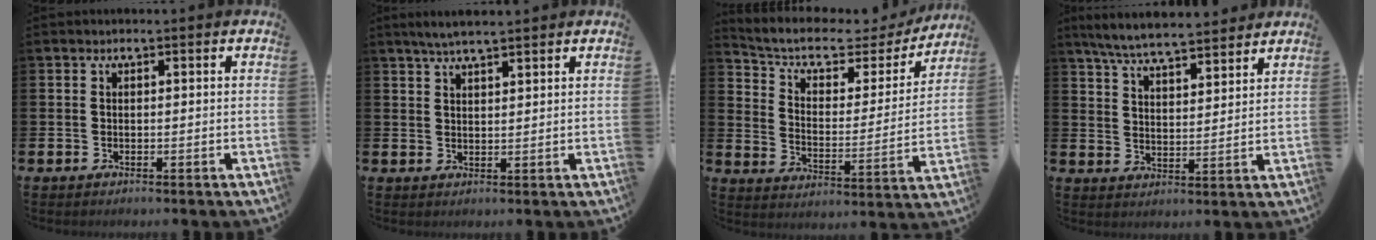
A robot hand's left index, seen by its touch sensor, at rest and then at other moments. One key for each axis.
{"total": 3.8, "fx": 3.4, "fy": 0.4, "fz": 1.7, "tx": -0.040, "ty": -0.004, "tz": 0.062}
{"total": 7.3, "fx": 6.1, "fy": 3.0, "fz": 2.8, "tx": -0.083, "ty": -0.043, "tz": 0.099}
{"total": 6.8, "fx": 6.5, "fy": 0.6, "fz": 1.8, "tx": -0.062, "ty": -0.032, "tz": 0.117}